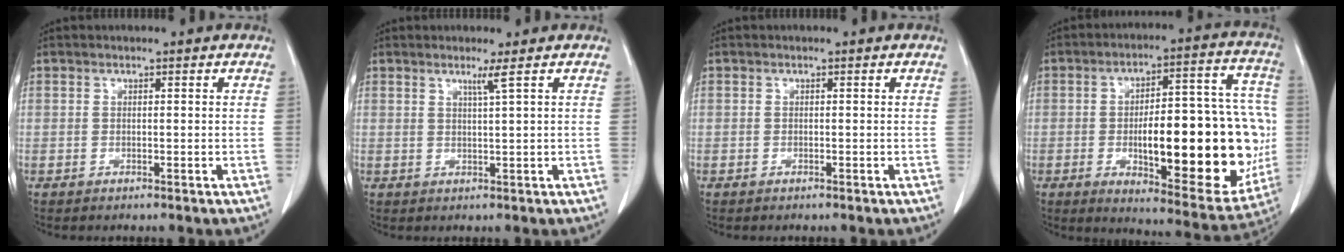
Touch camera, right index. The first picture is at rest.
{"total": 1.8, "force": [1.1, -0.7, 1.2], "torque": [-0.030, -0.009, 0.024]}
{"total": 0.0}
{"total": 26.3, "force": [-3.6, 7.8, 24.8], "torque": [-0.284, 0.021, -0.030]}